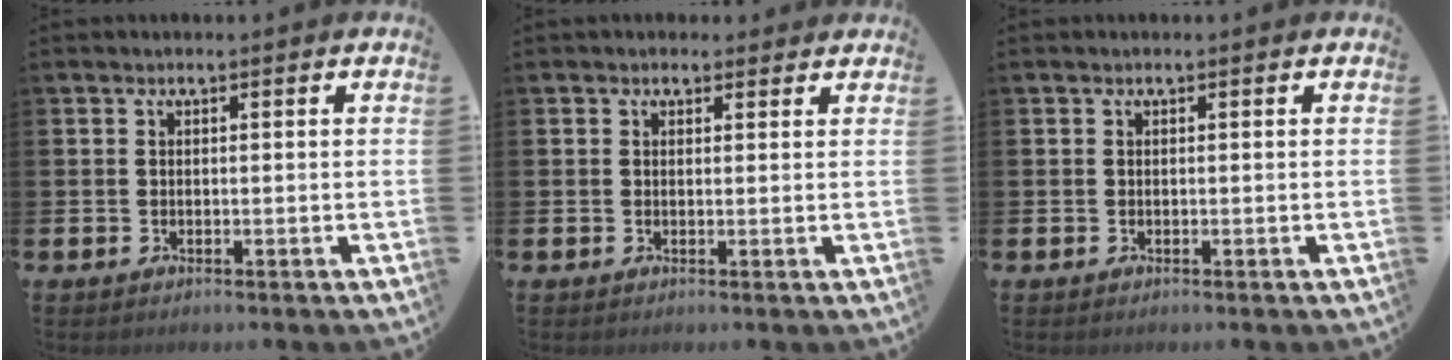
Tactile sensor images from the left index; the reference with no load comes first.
{"total": 1.3, "force": [1.0, 0.8, 0.1], "torque": [0.005, 0.007, 0.017]}
{"total": 0.0}